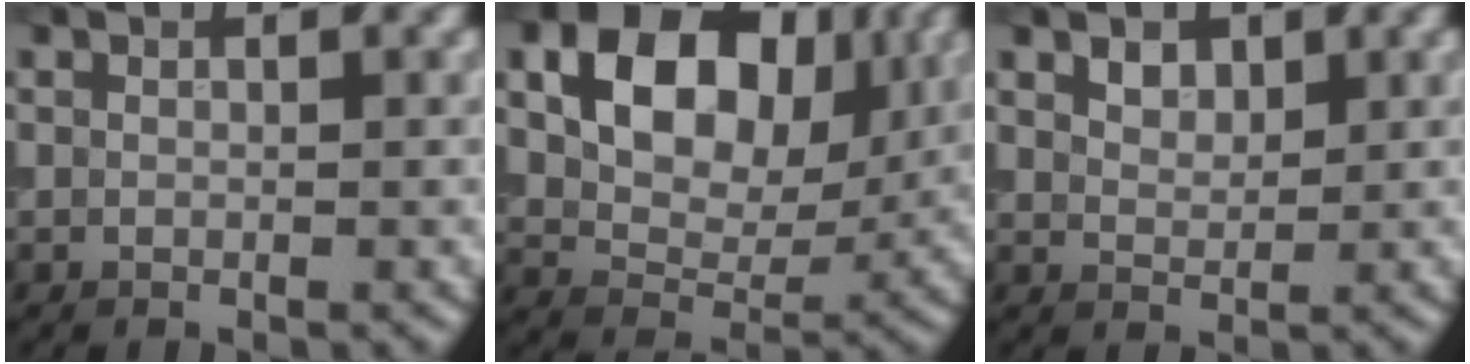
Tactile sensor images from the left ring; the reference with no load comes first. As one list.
[{"total": 10.1, "force": [3.0, 6.9, 6.8], "torque": [-0.117, 0.000, 0.047]}, {"total": 1.7, "force": [1.2, 1.0, 0.8], "torque": [-0.014, 0.001, 0.023]}]